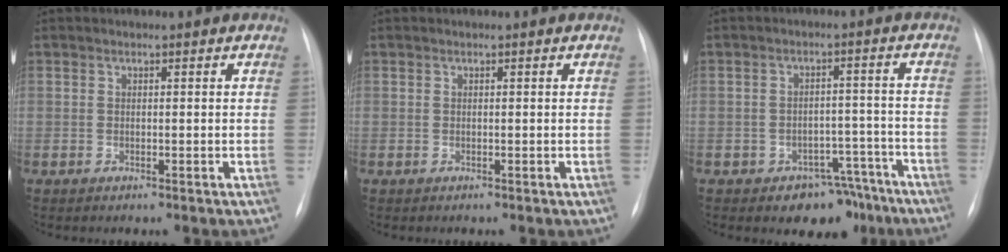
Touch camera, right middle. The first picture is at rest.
{"total": 0.0}
{"total": 7.0, "force": [-5.1, 4.2, 2.3], "torque": [-0.003, 0.029, -0.066]}